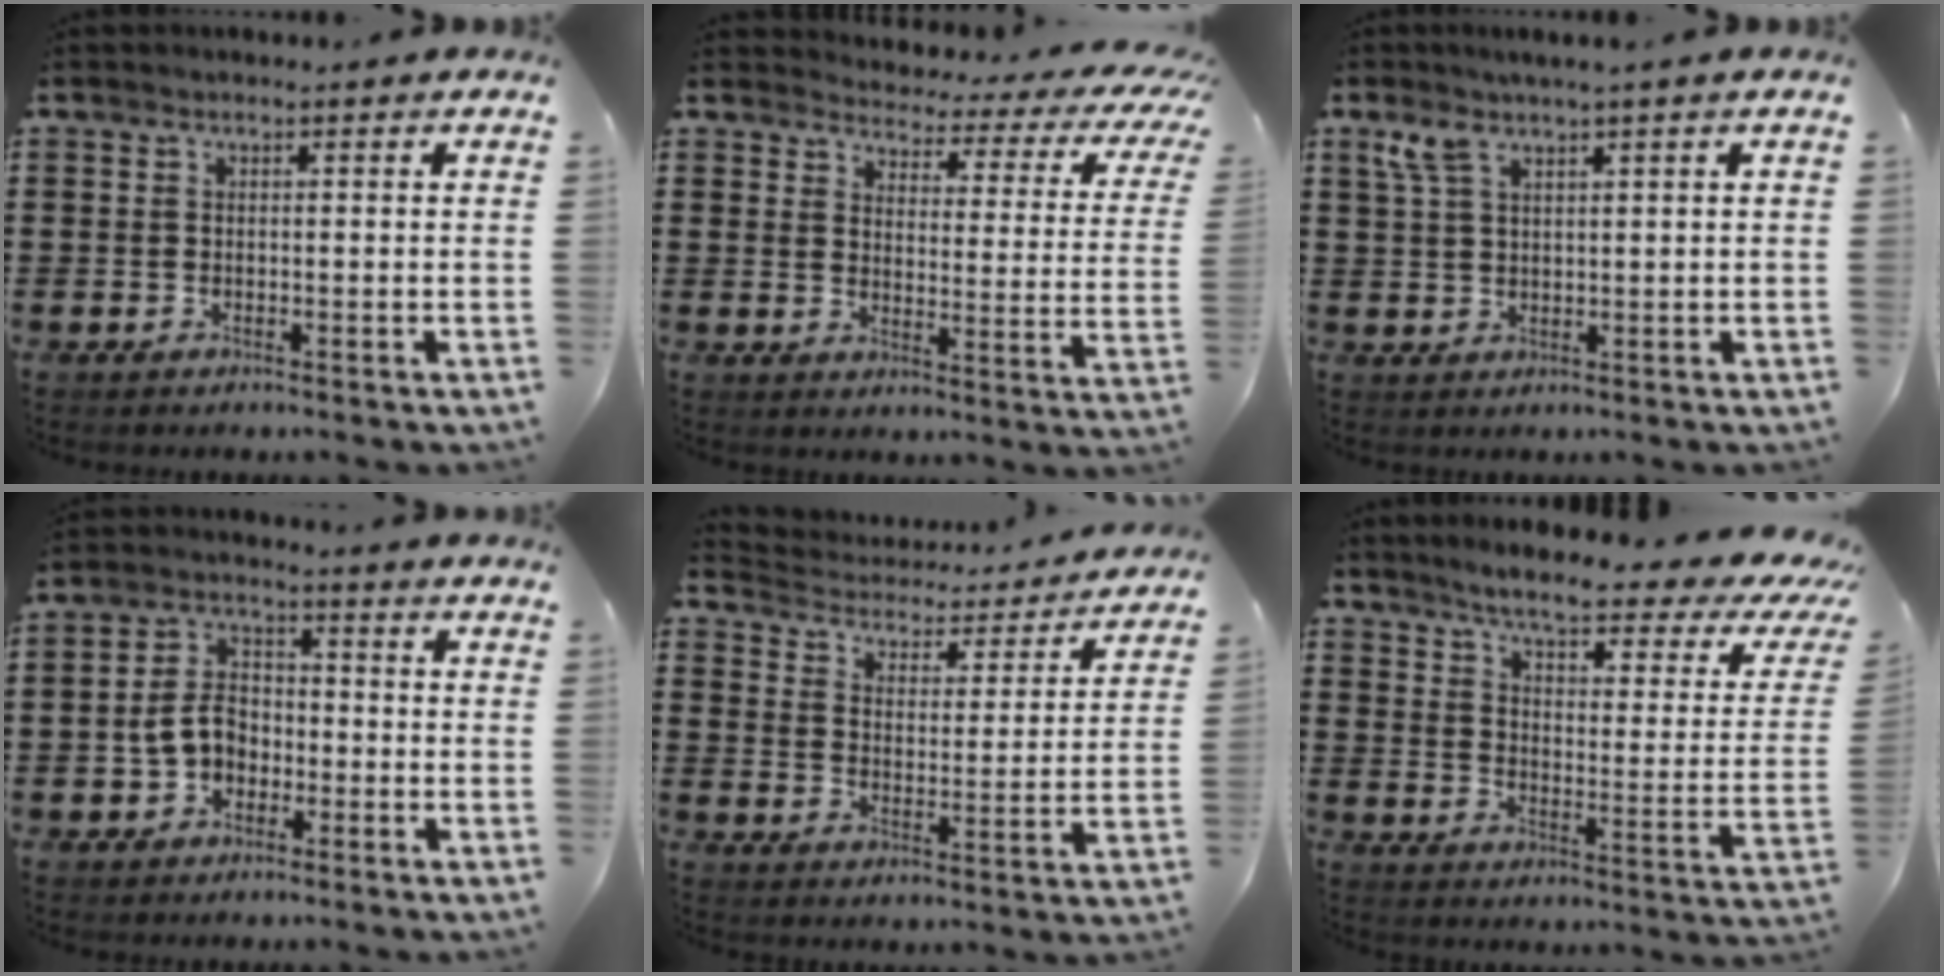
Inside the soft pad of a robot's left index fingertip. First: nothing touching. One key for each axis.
{"total": 3.1, "fx": 2.7, "fy": 0.9, "fz": 1.1, "tx": -0.034, "ty": -0.027, "tz": 0.037}
{"total": 3.8, "fx": 2.2, "fy": 0.8, "fz": 3.0, "tx": -0.065, "ty": 0.003, "tz": 0.038}
{"total": 5.5, "fx": -1.5, "fy": 4.0, "fz": 3.4, "tx": -0.081, "ty": 0.009, "tz": -0.034}
{"total": 2.9, "fx": 2.8, "fy": 0.6, "fz": 0.1, "tx": -0.025, "ty": -0.025, "tz": 0.039}
{"total": 5.7, "fx": 4.5, "fy": 0.3, "fz": 3.6, "tx": -0.084, "ty": -0.034, "tz": 0.066}